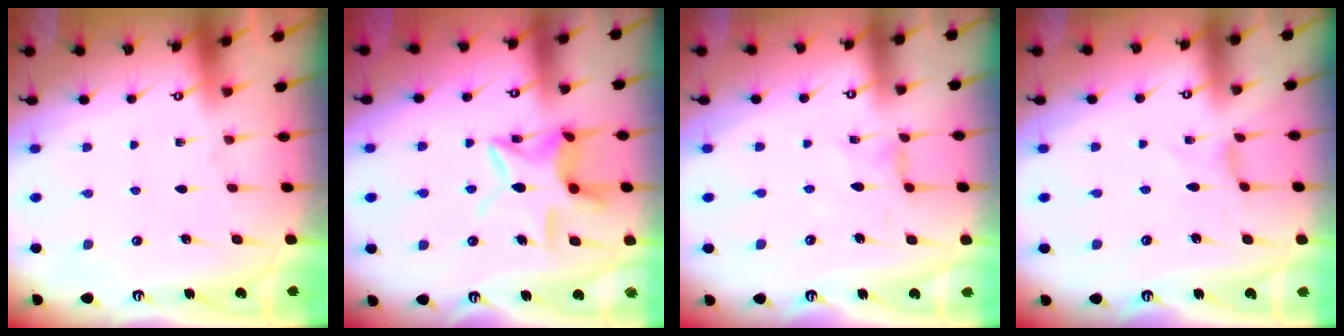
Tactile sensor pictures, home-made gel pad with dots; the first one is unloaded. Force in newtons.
{"total": 12.1, "press": 12.0, "slide": 1.0}
{"total": 1.3, "press": 1.3, "slide": 0.3}
{"total": 0.0}